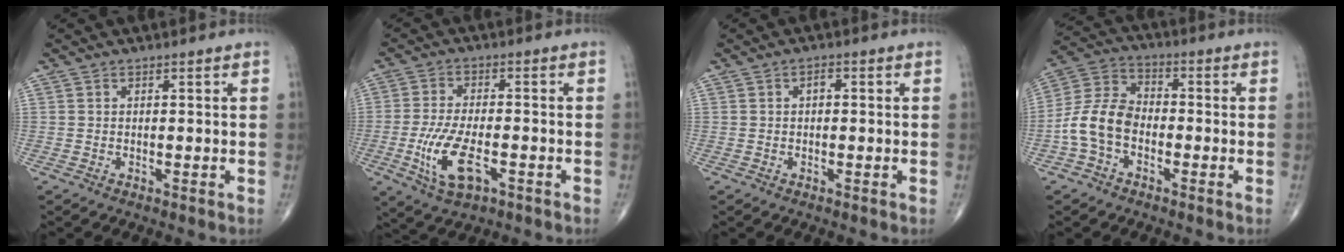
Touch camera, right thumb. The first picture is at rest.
{"total": 10.1, "force": [-3.4, 4.4, 8.4], "torque": [-0.173, 0.004, -0.059]}
{"total": 1.5, "force": [0.2, 0.9, 1.2], "torque": [-0.013, 0.008, 0.000]}
{"total": 9.8, "force": [-3.0, 6.6, 6.6], "torque": [-0.125, 0.034, -0.069]}